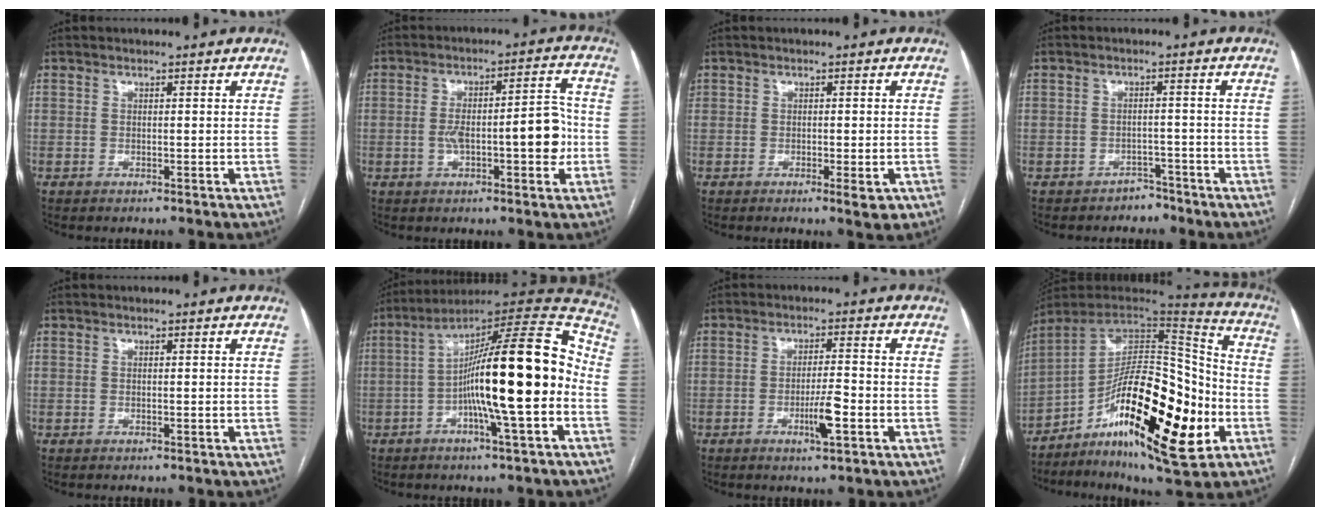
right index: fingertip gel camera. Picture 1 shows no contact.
{"total": 10.5, "force": [-1.7, 2.7, 10.0], "torque": [-0.158, 0.026, -0.019]}
{"total": 2.6, "force": [-0.9, 1.0, 2.2], "torque": [-0.031, 0.001, -0.003]}
{"total": 2.6, "force": [-2.1, 1.5, -0.4], "torque": [0.004, 0.008, -0.030]}
{"total": 0.0}
{"total": 20.3, "force": [-3.2, 1.6, 20.0], "torque": [-0.314, 0.026, -0.053]}
{"total": 5.0, "force": [-2.0, 0.3, 4.6], "torque": [-0.082, -0.005, -0.032]}
{"total": 23.0, "force": [-7.8, 6.5, 20.6], "torque": [-0.332, 0.004, -0.118]}